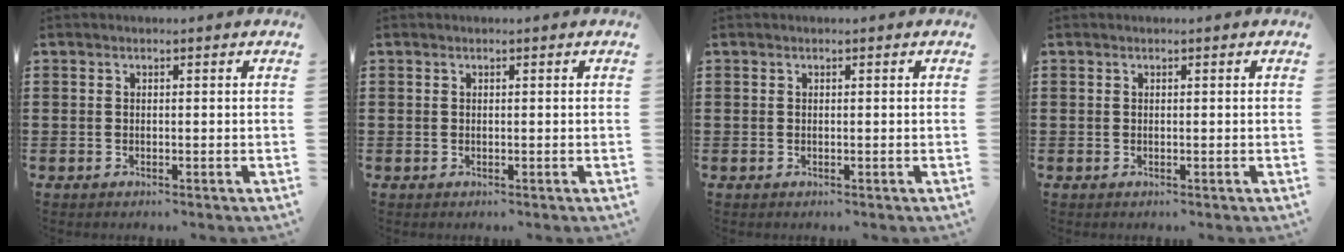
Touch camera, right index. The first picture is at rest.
{"total": 0.0}
{"total": 0.0}
{"total": 0.0}